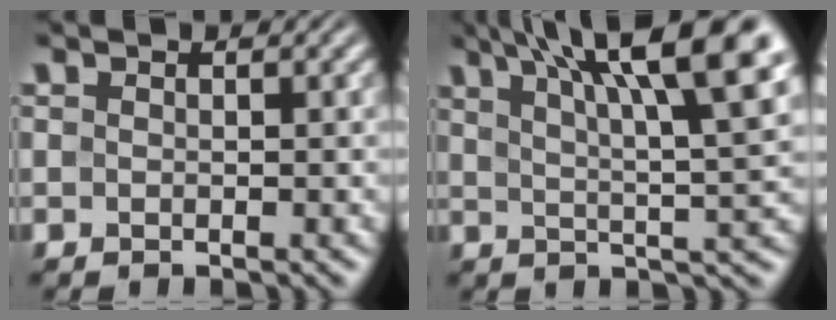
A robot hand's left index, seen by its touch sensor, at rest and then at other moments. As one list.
[{"total": 13.1, "force": [6.9, 3.1, 10.6], "torque": [-0.144, 0.026, 0.103]}]